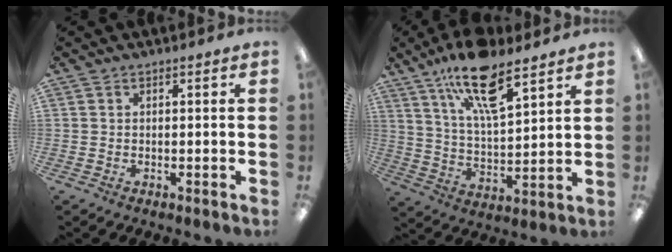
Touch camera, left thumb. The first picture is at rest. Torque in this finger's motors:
{"motor_torque": [0.29, 0.37, 1.65, -1.12, 0.16]}